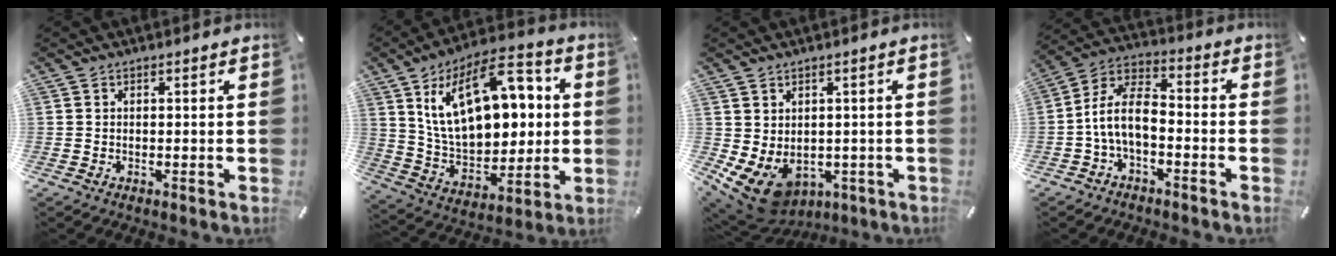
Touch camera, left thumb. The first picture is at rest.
{"total": 22.6, "force": [8.5, 13.8, 15.8], "torque": [-0.273, -0.036, 0.145]}
{"total": 8.0, "force": [-2.2, 6.4, 4.3], "torque": [-0.093, -0.008, -0.036]}
{"total": 10.0, "force": [-2.9, 5.5, 7.8], "torque": [-0.171, 0.005, -0.056]}